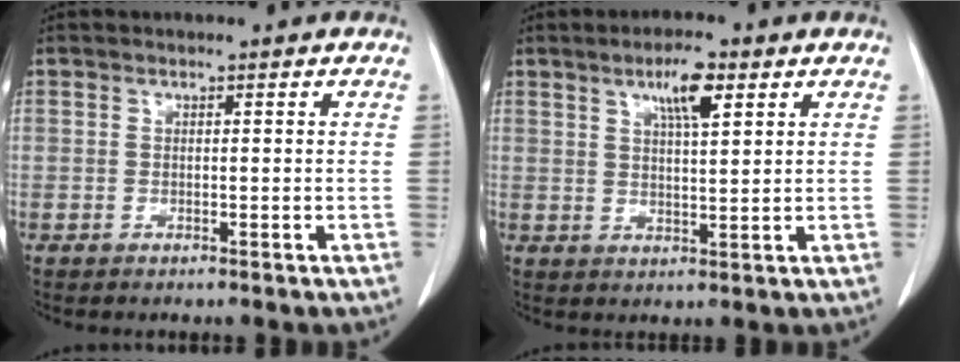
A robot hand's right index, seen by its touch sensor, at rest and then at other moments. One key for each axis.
{"total": 5.7, "fx": 3.0, "fy": 1.1, "fz": 4.7, "tx": -0.083, "ty": 0.002, "tz": 0.050}